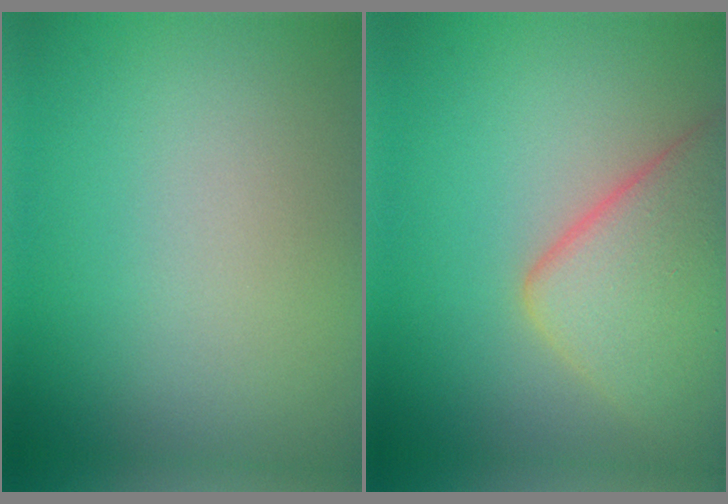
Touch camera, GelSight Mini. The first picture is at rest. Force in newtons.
{"total": 6.6, "press": 6.6, "slide": 0.4}